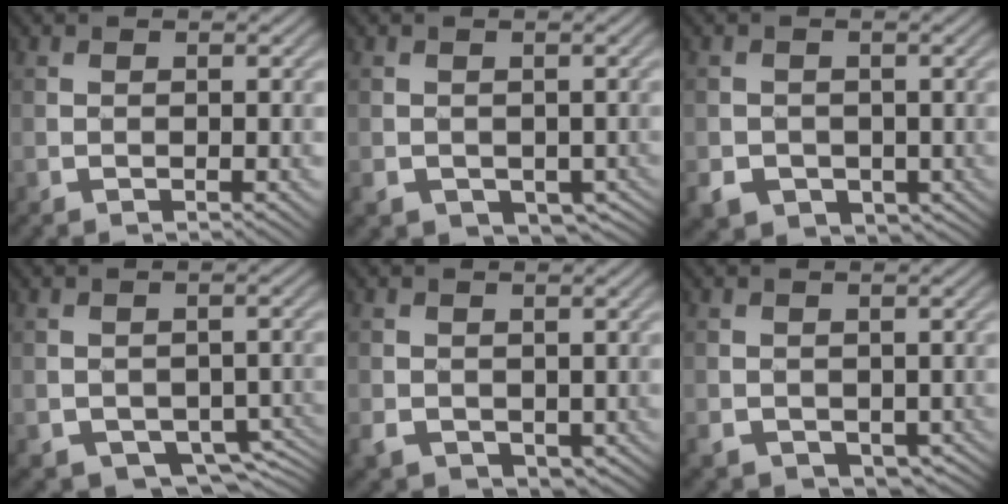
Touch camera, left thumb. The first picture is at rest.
{"total": 4.2, "force": [-1.6, 3.5, 1.8], "torque": [-0.047, -0.023, -0.016]}
{"total": 4.6, "force": [-1.7, 4.0, 1.6], "torque": [-0.042, -0.010, -0.030]}
{"total": 5.2, "force": [-2.7, 3.8, 2.5], "torque": [-0.044, -0.018, -0.033]}
{"total": 3.0, "force": [-0.4, 2.6, 1.6], "torque": [-0.044, -0.016, -0.006]}
{"total": 3.4, "force": [-1.0, 2.8, 1.5], "torque": [-0.042, -0.022, -0.012]}